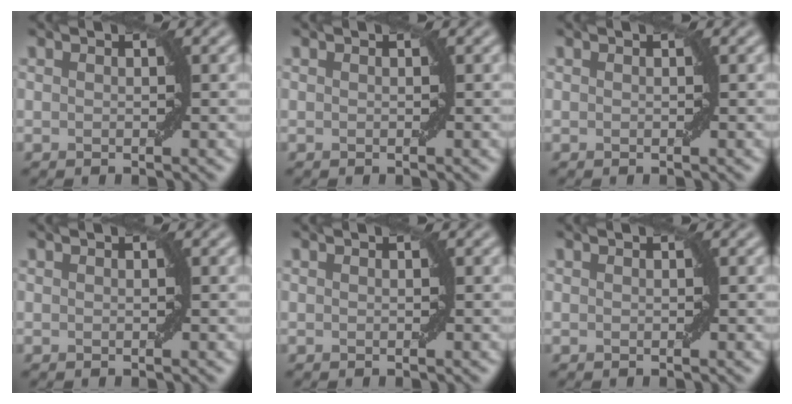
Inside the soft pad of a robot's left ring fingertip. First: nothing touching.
{"total": 0.0}
{"total": 0.0}
{"total": 0.0}
{"total": 0.0}
{"total": 0.0}